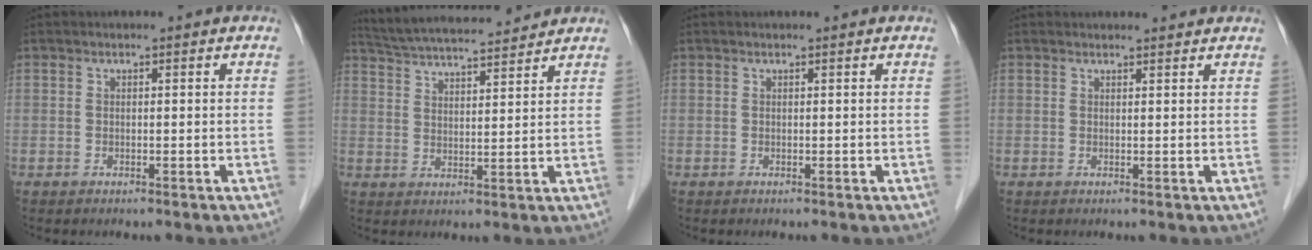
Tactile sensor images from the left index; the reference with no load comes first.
{"total": 13.4, "force": [12.3, 1.4, 5.1], "torque": [-0.098, 0.022, 0.194]}
{"total": 0.0}
{"total": 2.1, "force": [2.0, 0.5, 0.1], "torque": [-0.003, 0.005, 0.017]}